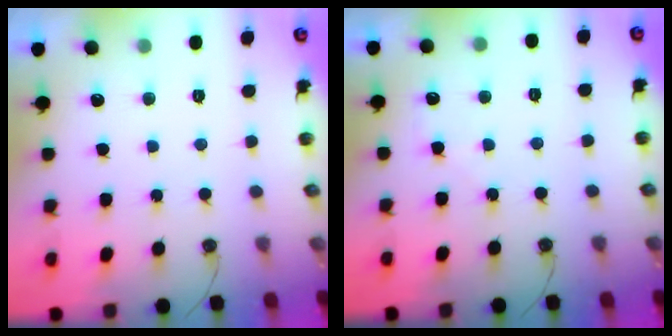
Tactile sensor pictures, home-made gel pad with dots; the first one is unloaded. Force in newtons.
{"total": 4.7, "press": 4.7, "slide": 0.7}